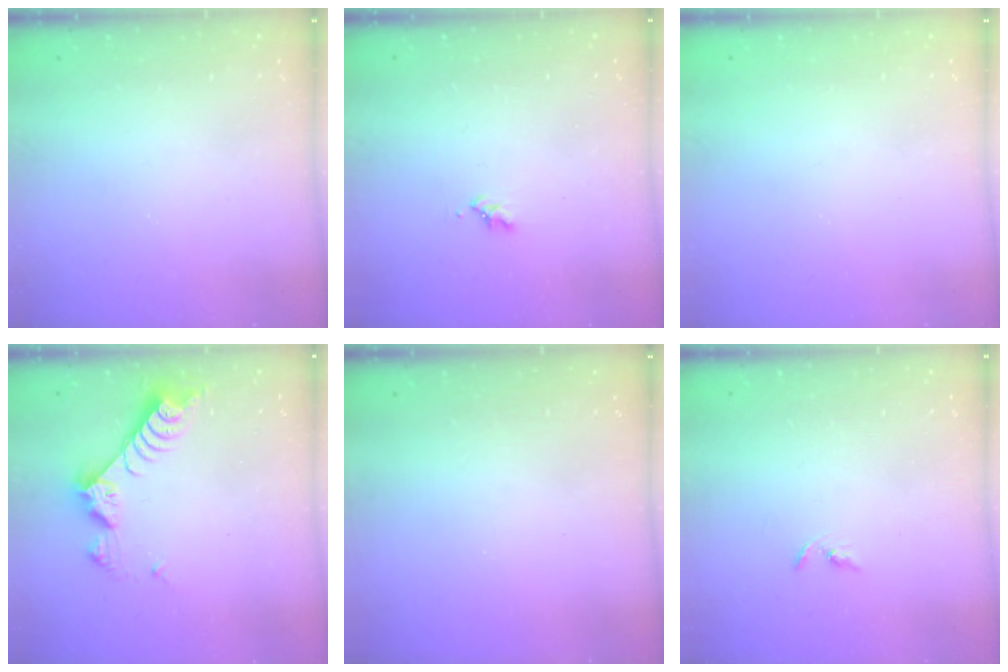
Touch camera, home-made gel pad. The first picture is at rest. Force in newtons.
{"total": 1.6, "press": 1.6, "slide": 0.3}
{"total": 0.0}
{"total": 7.6, "press": 7.6, "slide": 0.6}
{"total": 0.0}
{"total": 2.2, "press": 2.2, "slide": 0.2}